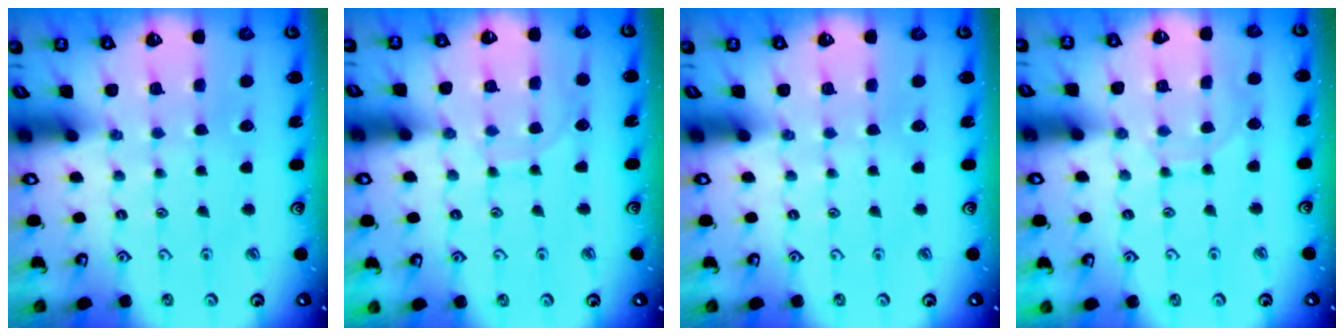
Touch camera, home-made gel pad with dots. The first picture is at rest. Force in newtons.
{"total": 6.2, "press": 6.2, "slide": 0.5}
{"total": 0.0}
{"total": 6.7, "press": 6.7, "slide": 0.4}